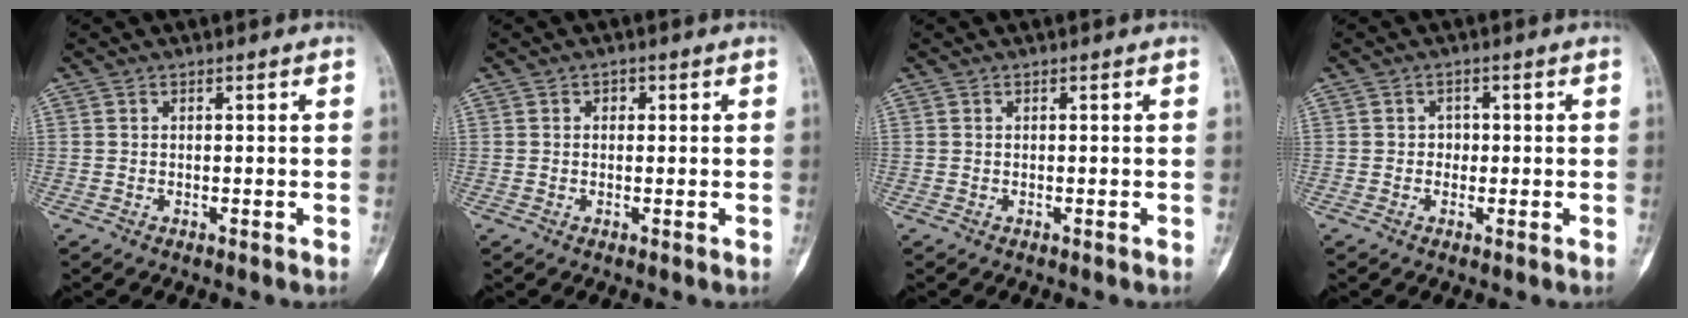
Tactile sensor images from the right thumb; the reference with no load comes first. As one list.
[{"total": 1.4, "force": [0.3, 1.1, 0.7], "torque": [-0.003, 0.004, 0.002]}, {"total": 0.0}, {"total": 1.8, "force": [-0.1, 1.6, 0.7], "torque": [0.008, 0.006, -0.007]}]